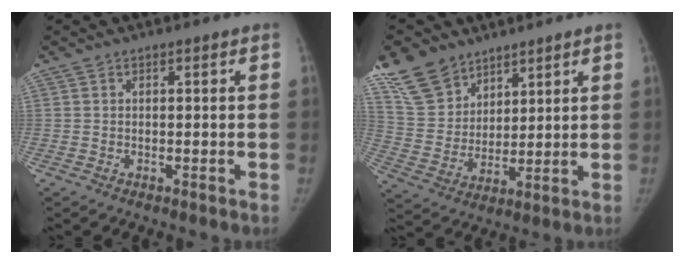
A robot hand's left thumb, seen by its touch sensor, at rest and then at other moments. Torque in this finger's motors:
{"motor_torque": [1.46, -0.24, 1.47, -1.31, 0.24]}